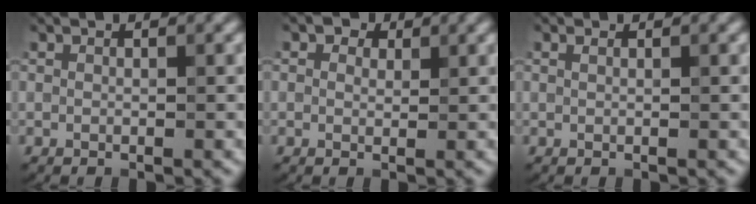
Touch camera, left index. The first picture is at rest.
{"total": 2.1, "force": [1.2, 1.3, 1.0], "torque": [-0.010, 0.001, 0.006]}
{"total": 0.5, "force": [0.4, 0.2, 0.4], "torque": [-0.010, 0.000, 0.004]}